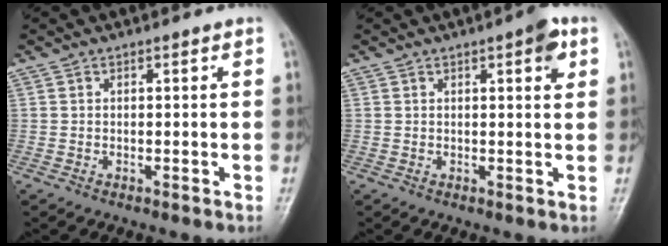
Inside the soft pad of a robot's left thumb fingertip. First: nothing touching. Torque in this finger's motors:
{"motor_torque": [0.69, 0.56, 0.58, 0.09, 0.00]}